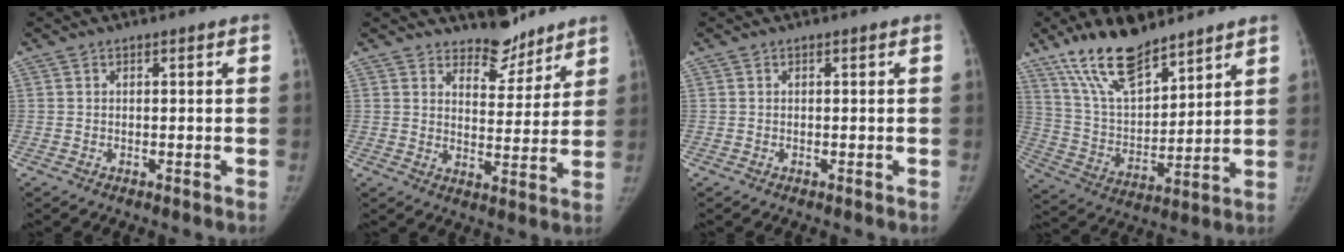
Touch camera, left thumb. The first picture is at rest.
{"total": 7.5, "force": [6.6, 3.2, 1.7], "torque": [0.011, -0.053, 0.107]}
{"total": 0.0}
{"total": 17.0, "force": [12.6, 6.2, 9.7], "torque": [-0.143, -0.064, 0.240]}